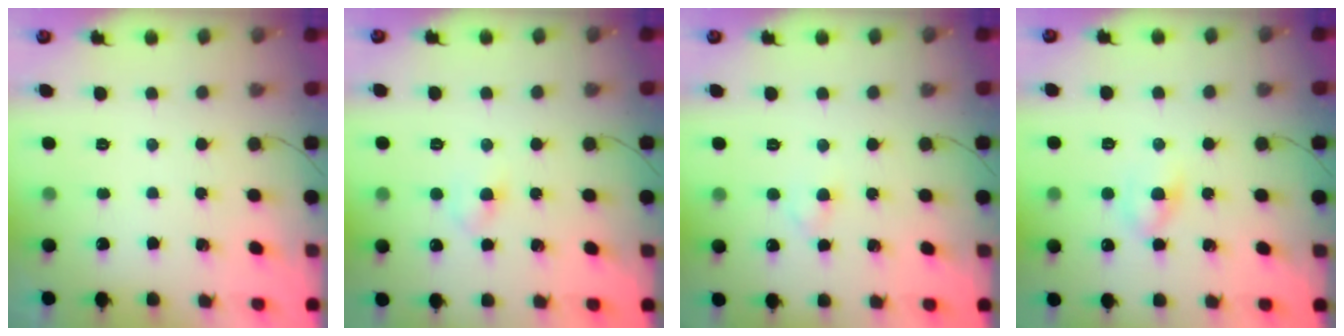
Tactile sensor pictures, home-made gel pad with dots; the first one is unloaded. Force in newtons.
{"total": 3.2, "press": 3.0, "slide": 1.2}
{"total": 1.9, "press": 1.7, "slide": 1.0}
{"total": 4.9, "press": 4.6, "slide": 1.5}